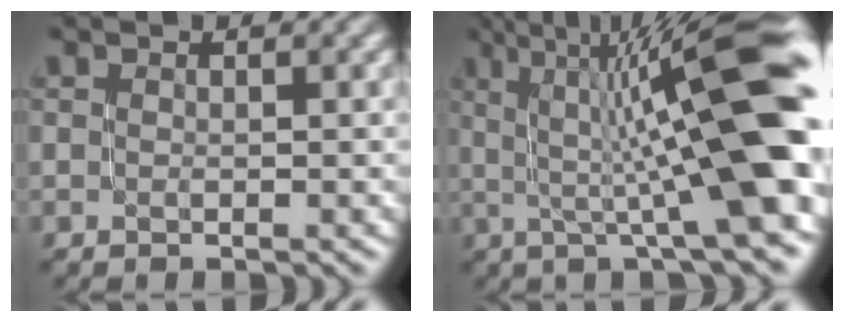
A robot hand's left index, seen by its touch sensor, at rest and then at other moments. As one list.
[{"total": 15.0, "force": [2.3, 3.5, 14.4], "torque": [-0.186, 0.019, 0.038]}]